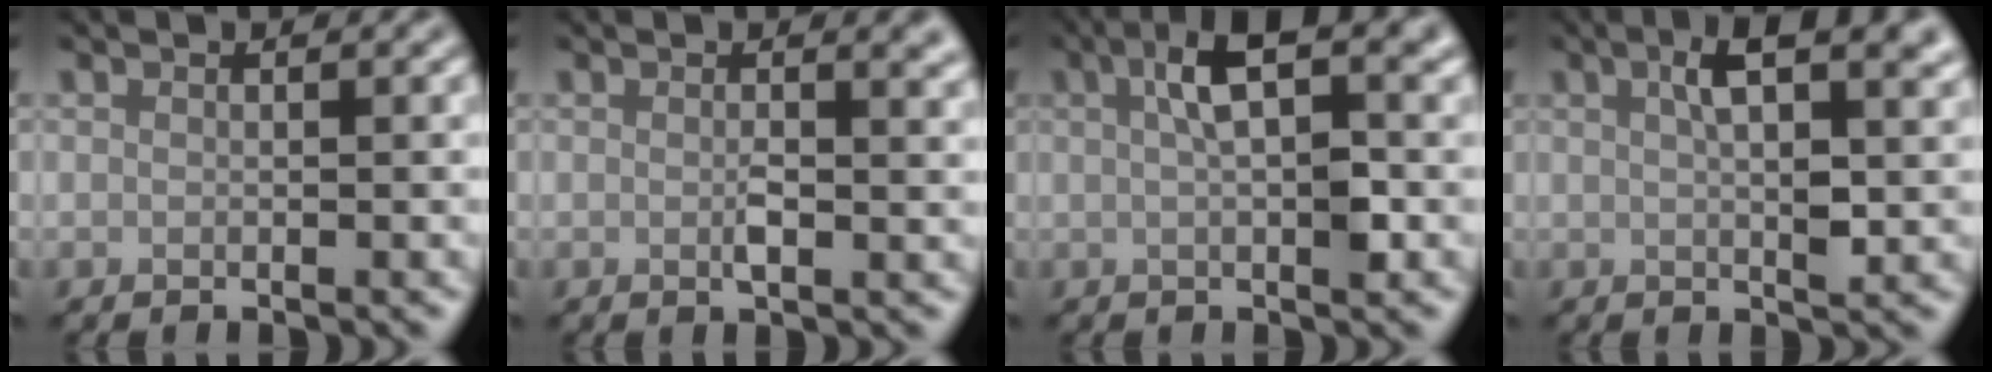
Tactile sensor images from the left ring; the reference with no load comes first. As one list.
[{"total": 2.3, "force": [0.4, 0.7, 2.2], "torque": [-0.033, -0.005, 0.006]}, {"total": 5.2, "force": [1.3, 1.5, 4.8], "torque": [-0.079, 0.013, 0.018]}, {"total": 6.1, "force": [2.2, 2.2, 5.2], "torque": [-0.086, 0.008, 0.034]}]